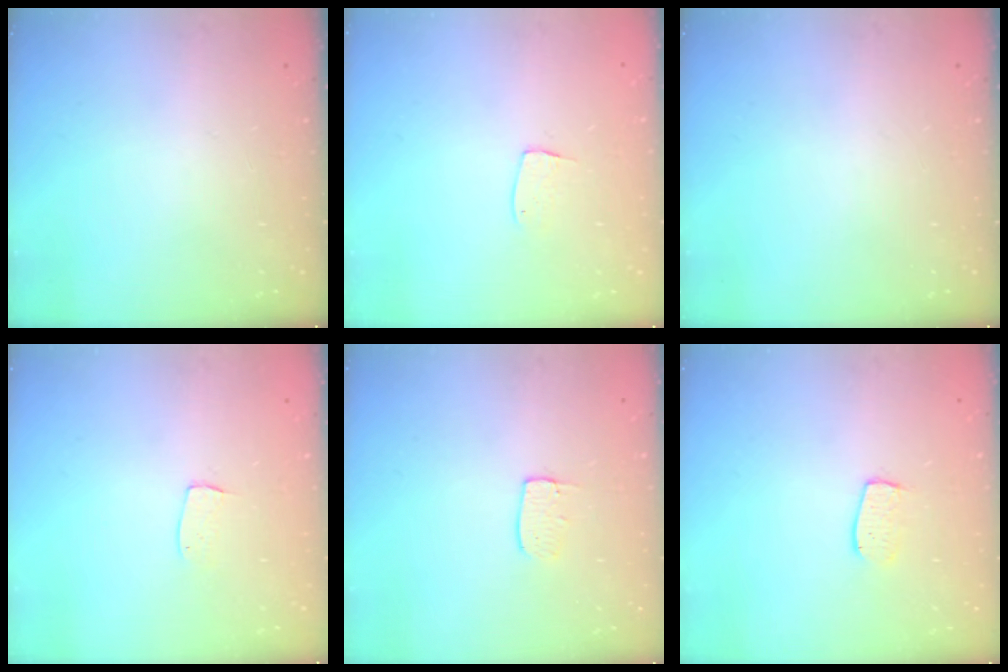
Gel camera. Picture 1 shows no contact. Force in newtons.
{"total": 5.2, "press": 5.2, "slide": 0.3}
{"total": 0.0}
{"total": 5.2, "press": 5.2, "slide": 0.3}
{"total": 6.0, "press": 6.0, "slide": 0.3}
{"total": 6.3, "press": 6.2, "slide": 0.5}